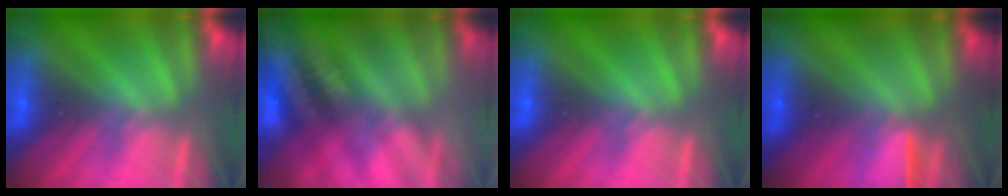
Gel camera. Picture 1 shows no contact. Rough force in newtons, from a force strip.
{"total": 2.9}
{"total": 0.0}
{"total": 1.6}